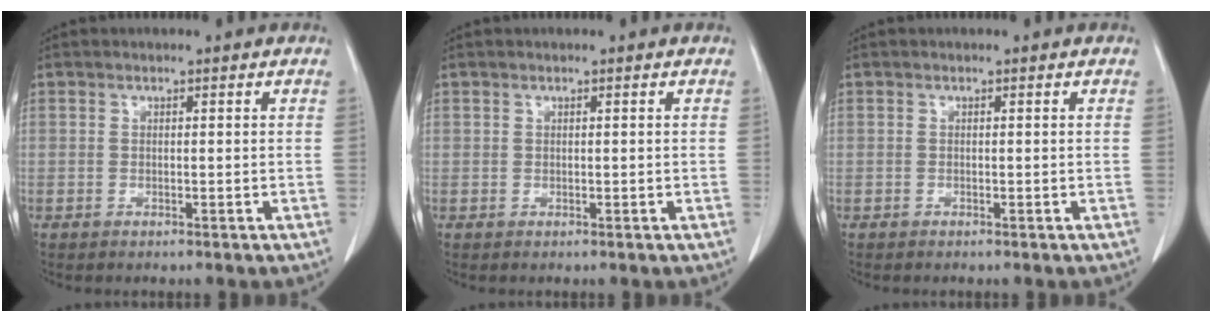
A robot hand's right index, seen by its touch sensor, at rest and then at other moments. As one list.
[{"total": 0.0}, {"total": 0.0}]